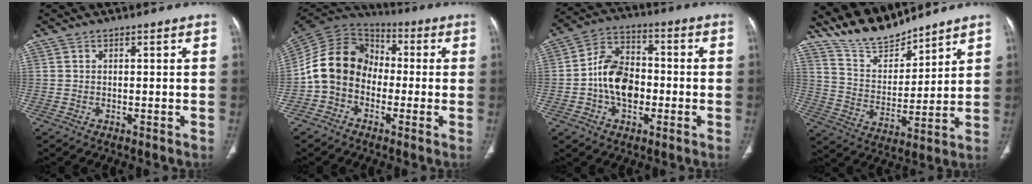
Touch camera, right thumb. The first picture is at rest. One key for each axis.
{"total": 13.8, "fx": -2.4, "fy": 11.2, "fz": 7.7, "tx": -0.131, "ty": 0.047, "tz": -0.060}
{"total": 11.8, "fx": -2.0, "fy": 8.2, "fz": 8.2, "tx": -0.119, "ty": 0.032, "tz": -0.044}
{"total": 11.4, "fx": 10.6, "fy": 3.1, "fz": 2.8, "tx": -0.034, "ty": -0.063, "tz": 0.213}